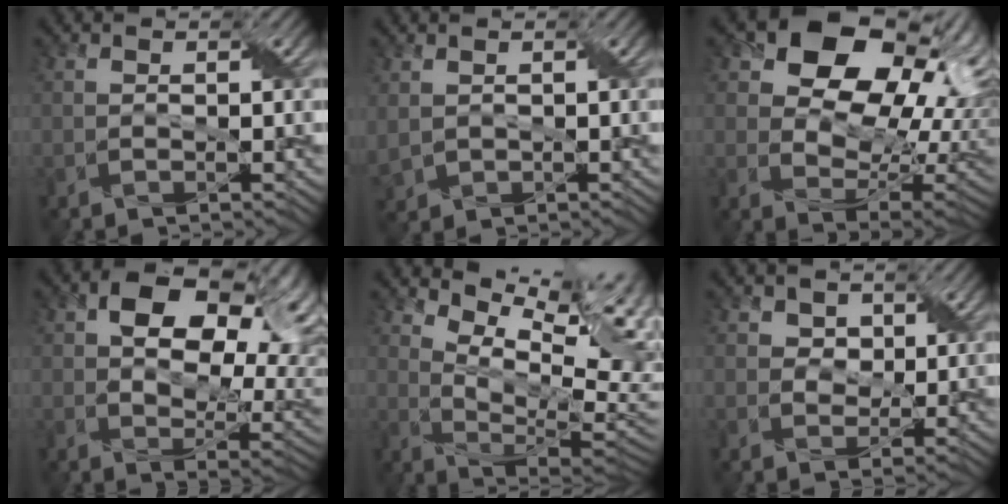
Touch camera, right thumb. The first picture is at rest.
{"total": 2.2, "force": [0.7, 1.7, 1.2], "torque": [-0.041, -0.003, 0.019]}
{"total": 19.2, "force": [8.0, 13.0, 11.7], "torque": [-0.185, 0.047, 0.141]}
{"total": 16.1, "force": [5.9, 9.9, 11.2], "torque": [-0.150, 0.010, 0.098]}
{"total": 13.4, "force": [6.9, 4.6, 10.5], "torque": [-0.199, 0.014, 0.122]}
{"total": 3.8, "force": [2.0, 2.8, 1.6], "torque": [-0.040, -0.011, 0.028]}